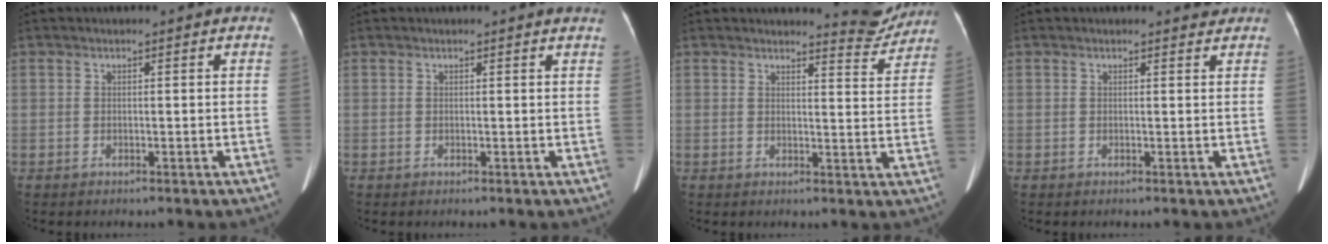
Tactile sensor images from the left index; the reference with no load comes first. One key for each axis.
{"total": 1.2, "fx": 1.2, "fy": -0.1, "fz": 0.3, "tx": -0.018, "ty": -0.004, "tz": 0.007}
{"total": 5.1, "fx": 5.0, "fy": 0.4, "fz": 0.0, "tx": 0.002, "ty": -0.031, "tz": 0.050}
{"total": 1.2, "fx": 1.2, "fy": 0.3, "fz": 0.1, "tx": -0.008, "ty": -0.005, "tz": 0.009}